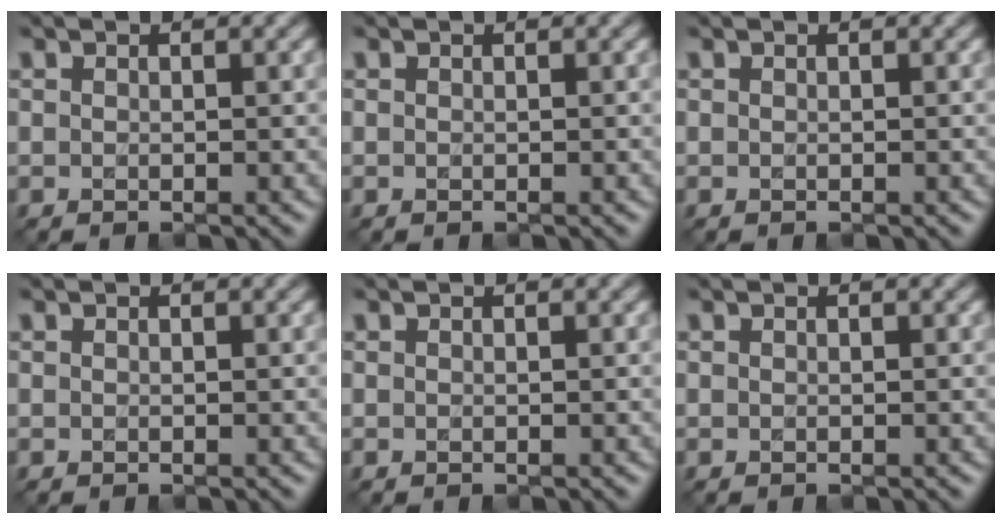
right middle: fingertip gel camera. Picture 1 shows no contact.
{"total": 0.0}
{"total": 0.0}
{"total": 0.0}
{"total": 0.0}
{"total": 0.0}